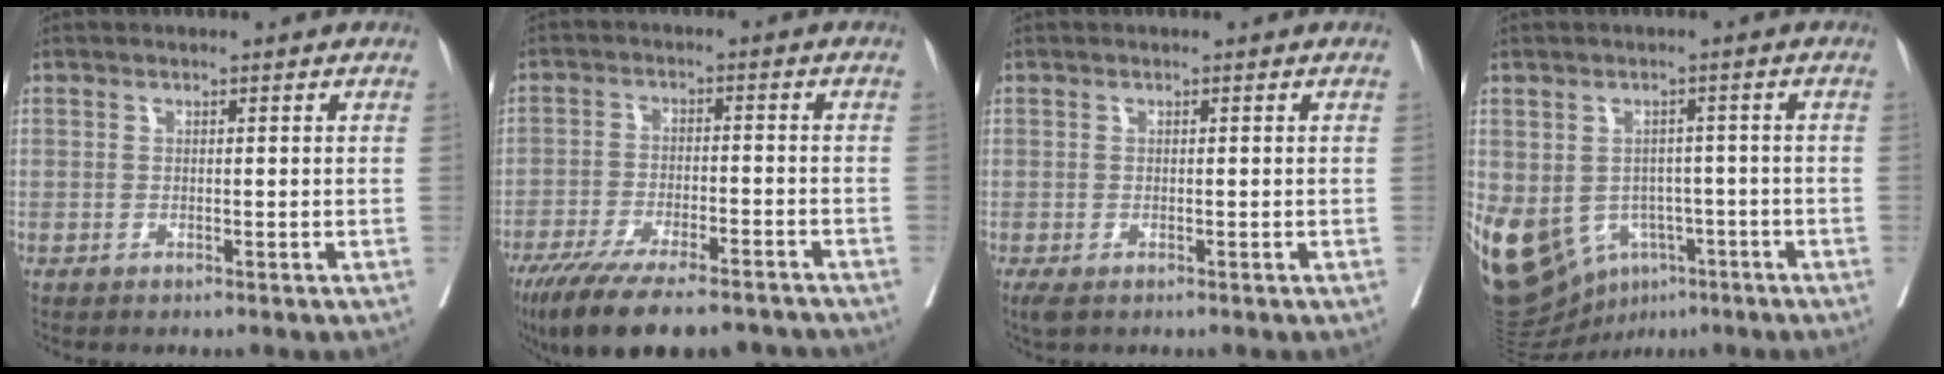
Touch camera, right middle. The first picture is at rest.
{"total": 18.3, "force": [-15.0, 4.1, 9.7], "torque": [-0.164, -0.025, -0.225]}
{"total": 2.3, "force": [-1.5, 1.1, 1.4], "torque": [-0.025, -0.008, -0.022]}
{"total": 14.6, "force": [-6.5, 10.7, 7.6], "torque": [-0.167, 0.008, -0.088]}